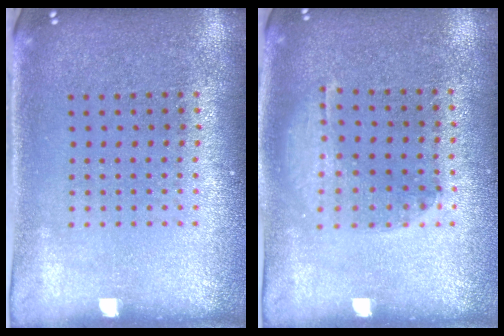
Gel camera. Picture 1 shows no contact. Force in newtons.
{"total": 1.1, "press": 1.1, "slide": 0.2}